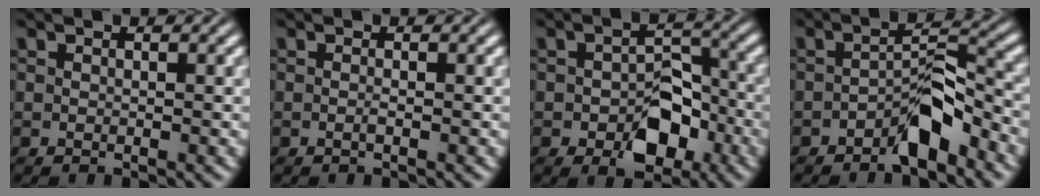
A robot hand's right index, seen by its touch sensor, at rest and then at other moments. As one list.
[{"total": 0.6, "force": [-0.5, 0.0, 0.3], "torque": [-0.006, -0.002, -0.009]}, {"total": 4.9, "force": [-2.1, 2.8, 3.5], "torque": [-0.017, -0.010, -0.030]}, {"total": 3.4, "force": [-2.4, 0.1, 2.4], "torque": [-0.021, -0.004, -0.035]}]